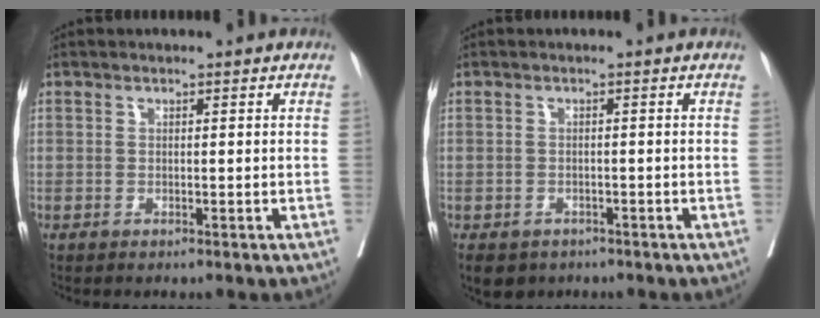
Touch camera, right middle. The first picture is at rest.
{"total": 8.4, "force": [-5.2, 6.0, 2.8], "torque": [-0.071, -0.013, -0.066]}